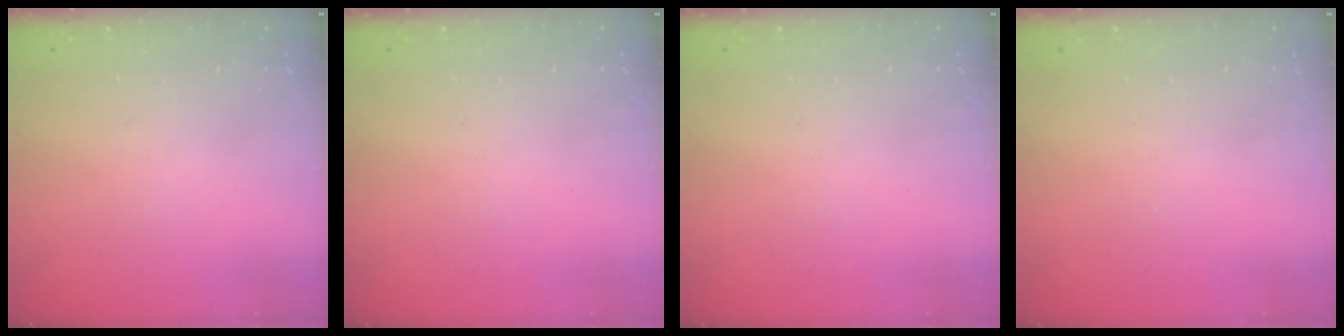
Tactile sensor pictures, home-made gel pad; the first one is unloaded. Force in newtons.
{"total": 0.0}
{"total": 0.0}
{"total": 0.0}